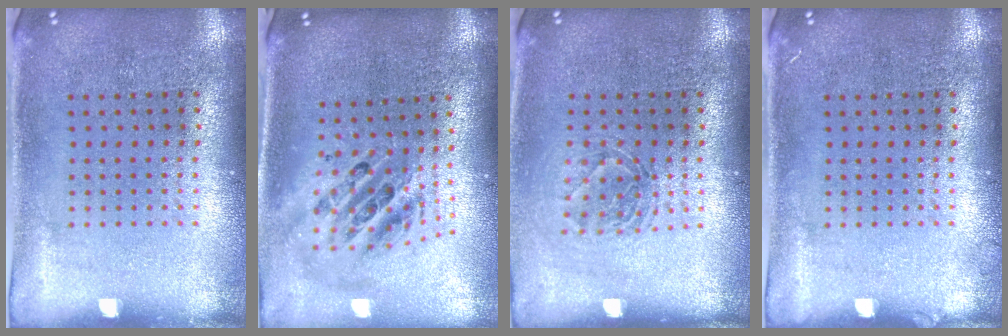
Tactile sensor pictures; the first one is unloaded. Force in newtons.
{"total": 2.2, "press": 1.7, "slide": 1.4}
{"total": 1.3, "press": 1.1, "slide": 0.6}
{"total": 0.6, "press": 0.6, "slide": 0.2}